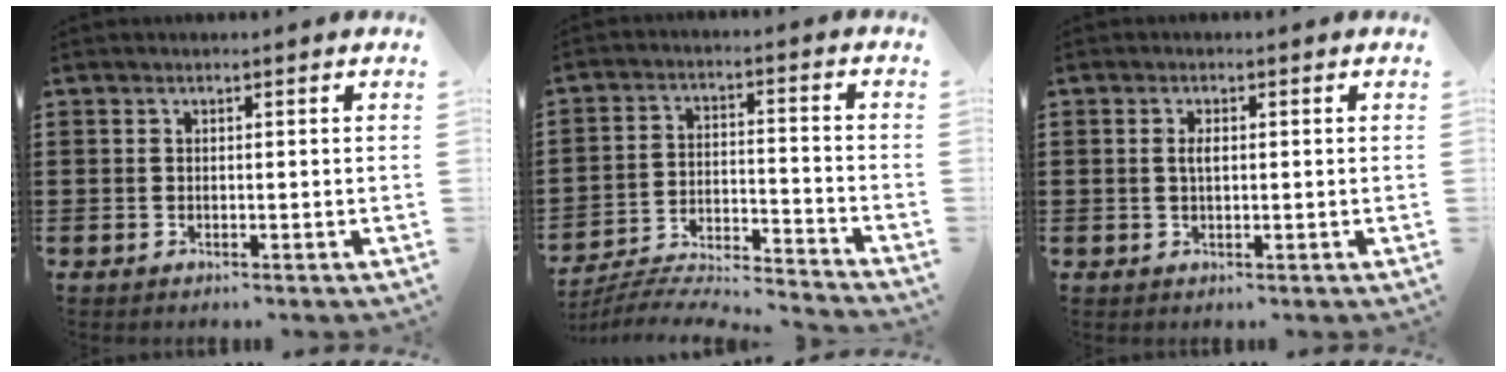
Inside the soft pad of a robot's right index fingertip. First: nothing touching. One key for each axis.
{"total": 6.0, "fx": -5.8, "fy": 0.3, "fz": 1.4, "tx": -0.034, "ty": -0.003, "tz": -0.119}
{"total": 1.7, "fx": 0.2, "fy": 0.6, "fz": 1.6, "tx": -0.032, "ty": 0.004, "tz": 0.001}